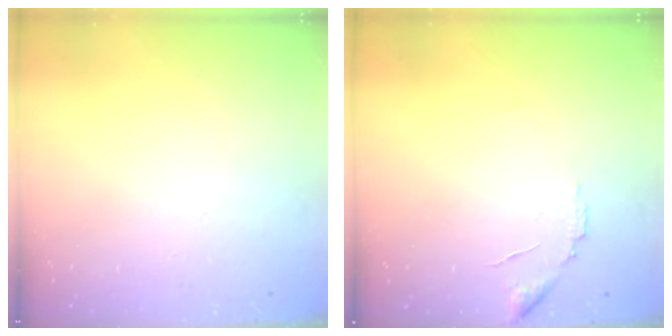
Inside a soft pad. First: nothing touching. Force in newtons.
{"total": 6.9, "press": 6.9, "slide": 0.4}